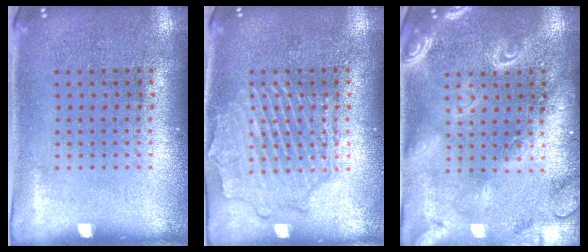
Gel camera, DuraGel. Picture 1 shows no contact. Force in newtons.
{"total": 2.6, "press": 2.6, "slide": 0.2}
{"total": 3.7, "press": 3.7, "slide": 0.4}